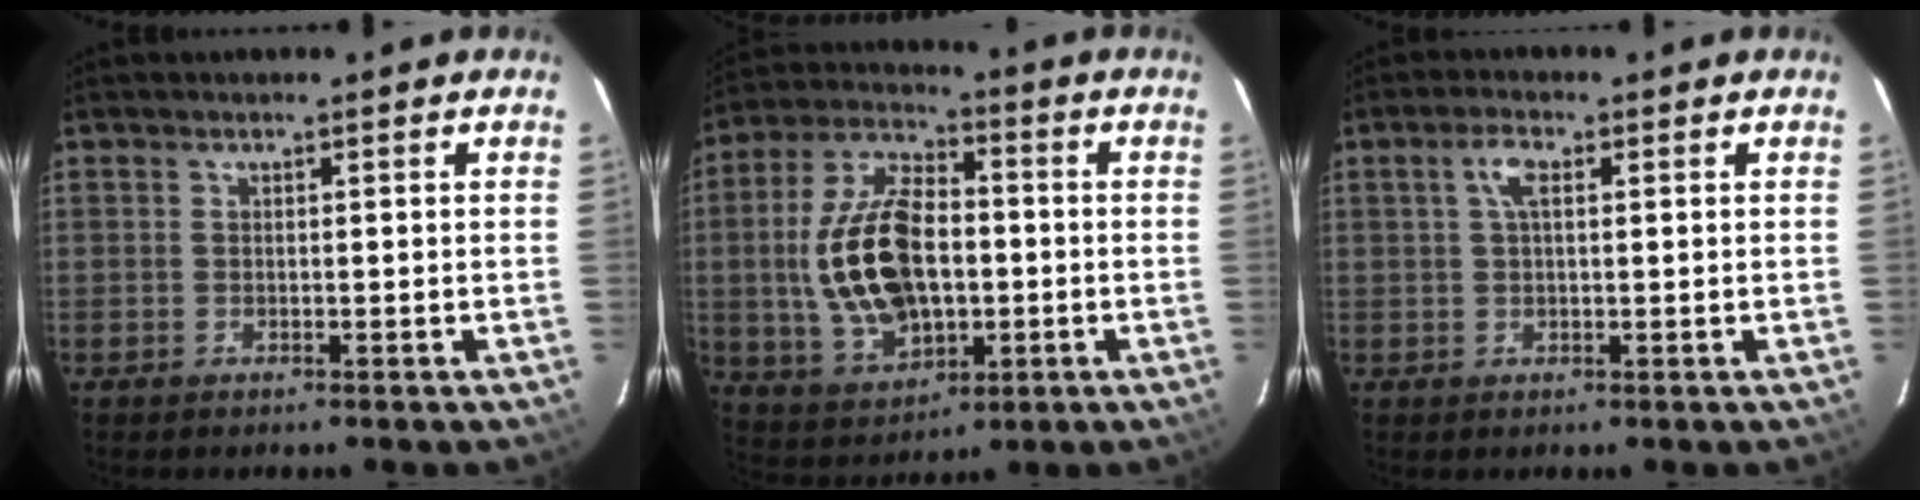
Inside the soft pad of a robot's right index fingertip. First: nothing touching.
{"total": 18.6, "force": [-1.1, 10.9, 15.0], "torque": [-0.315, 0.012, -0.004]}
{"total": 3.5, "force": [1.0, 1.5, 3.0], "torque": [-0.059, 0.012, 0.020]}